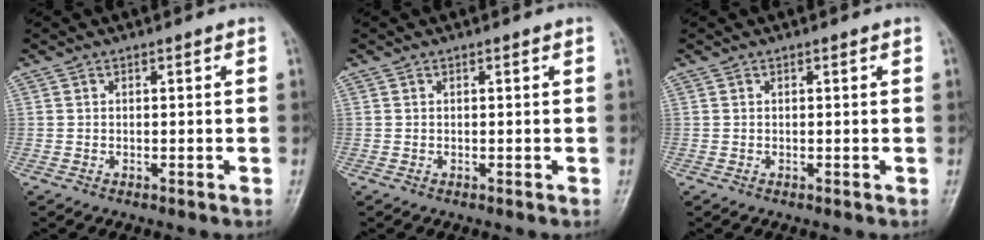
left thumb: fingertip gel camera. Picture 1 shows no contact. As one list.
[{"total": 0.0}, {"total": 0.0}]